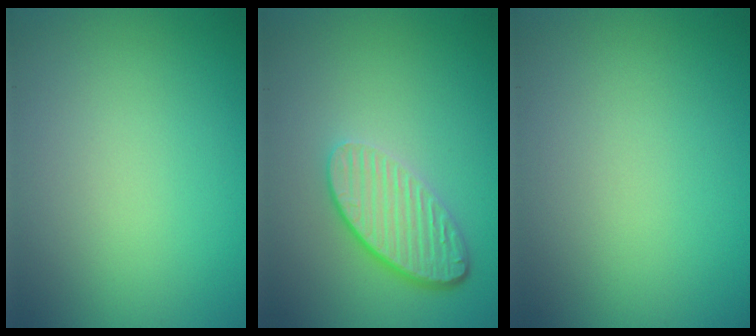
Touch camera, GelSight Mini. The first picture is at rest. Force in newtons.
{"total": 4.6, "press": 3.4, "slide": 3.1}
{"total": 0.0}